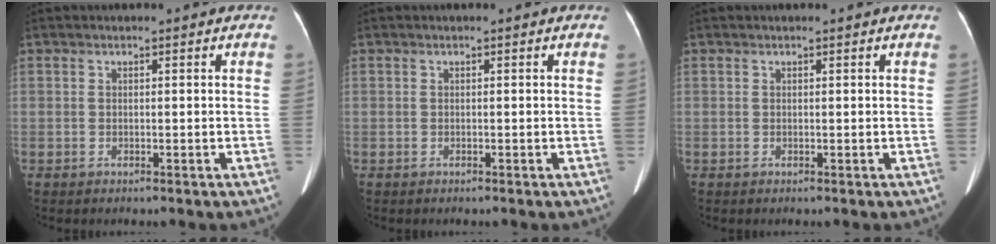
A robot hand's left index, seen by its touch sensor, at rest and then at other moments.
{"total": 0.0}
{"total": 0.6, "force": [0.6, 0.1, 0.3], "torque": [-0.003, 0.012, 0.007]}